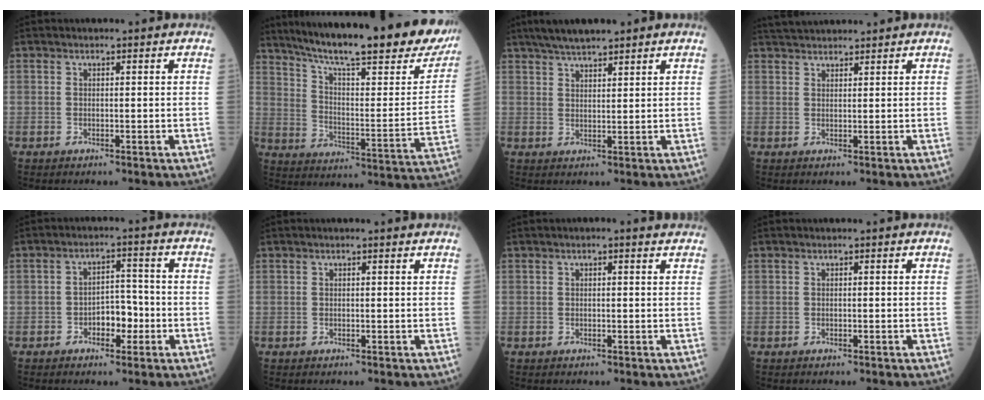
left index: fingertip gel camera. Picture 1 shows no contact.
{"total": 31.4, "force": [25.3, 4.3, 18.1], "torque": [-0.278, -0.051, 0.333]}
{"total": 6.9, "force": [5.6, 1.0, 4.0], "torque": [-0.062, 0.024, 0.092]}
{"total": 5.8, "force": [5.5, 0.7, 1.7], "torque": [-0.027, 0.036, 0.089]}
{"total": 4.6, "force": [-1.9, 2.4, 3.4], "torque": [-0.048, 0.010, -0.035]}
{"total": 0.8, "force": [0.7, 0.0, 0.5], "torque": [-0.009, 0.003, 0.005]}
{"total": 1.6, "force": [1.0, 0.3, 1.2], "torque": [-0.018, 0.011, 0.007]}
{"total": 0.0}